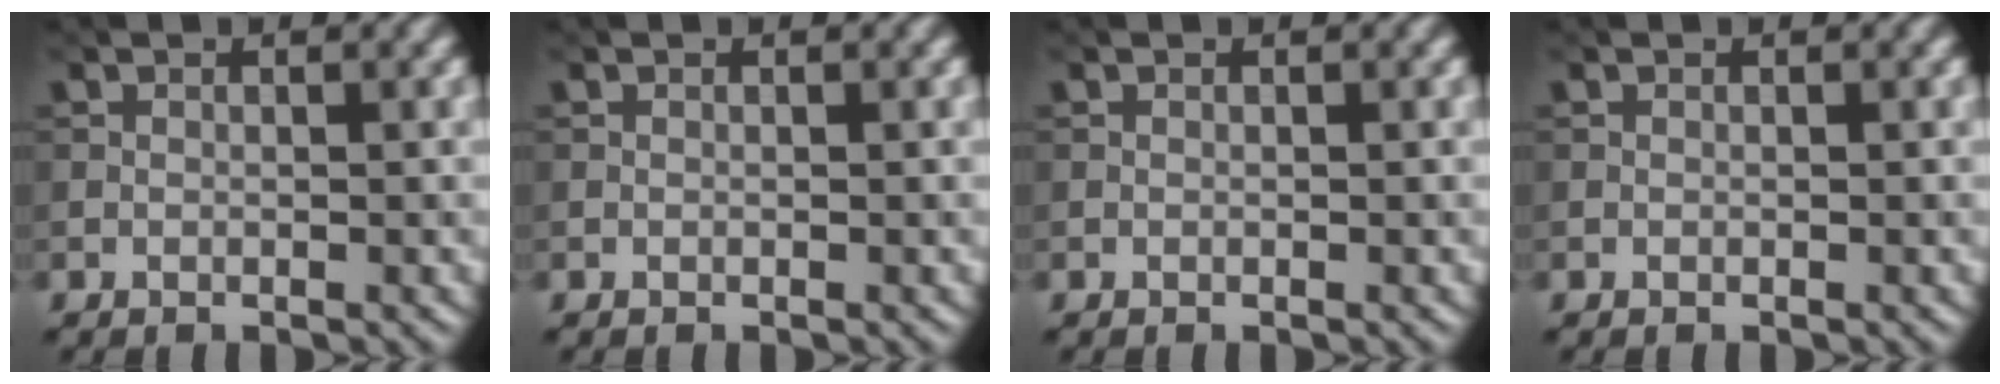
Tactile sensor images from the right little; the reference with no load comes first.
{"total": 0.0}
{"total": 0.0}
{"total": 0.0}